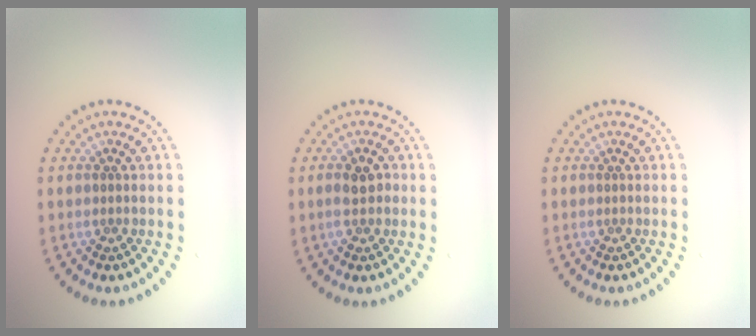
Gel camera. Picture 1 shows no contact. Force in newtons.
{"total": 2.1, "press": 2.0, "slide": 0.5}
{"total": 0.0}